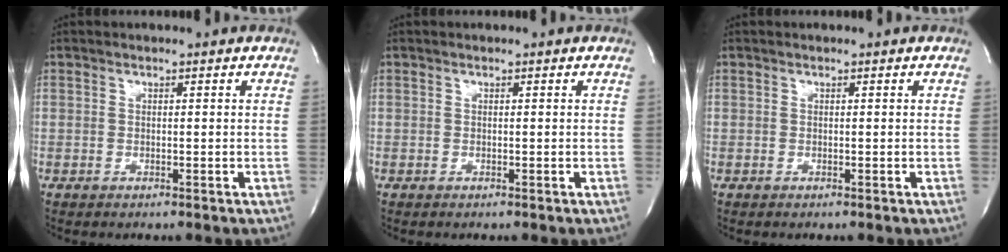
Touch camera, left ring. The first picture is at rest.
{"total": 0.0}
{"total": 0.0}